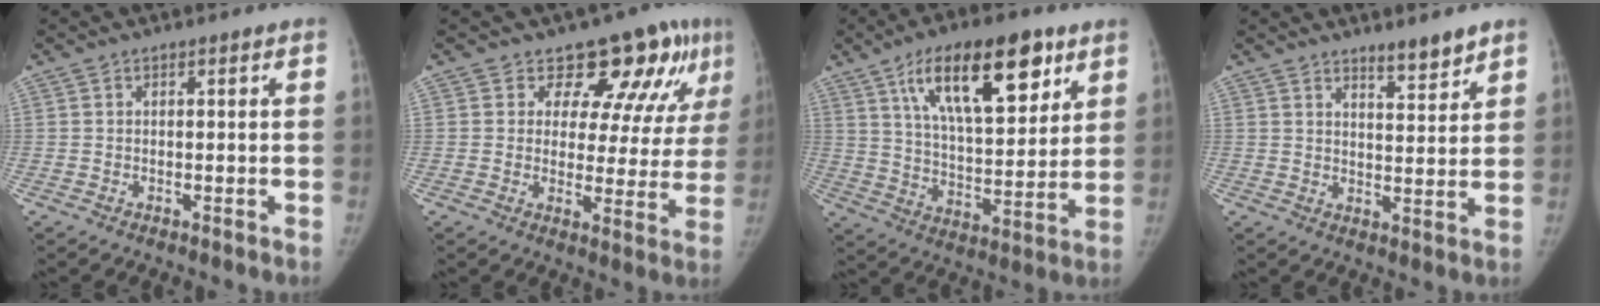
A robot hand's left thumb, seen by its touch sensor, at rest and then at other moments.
{"total": 12.9, "force": [8.5, 6.7, 7.0], "torque": [-0.041, -0.044, 0.095]}
{"total": 21.0, "force": [10.8, 8.6, 15.8], "torque": [-0.218, -0.035, 0.186]}
{"total": 5.4, "force": [4.4, 1.1, 2.8], "torque": [-0.030, -0.038, 0.068]}